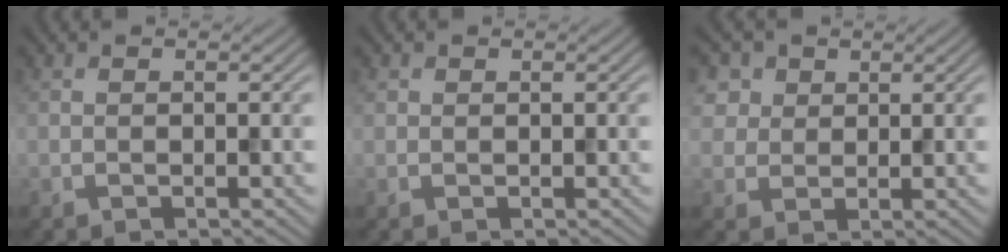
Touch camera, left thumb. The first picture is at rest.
{"total": 0.5, "force": [0.4, 0.4, 0.0], "torque": [0.001, -0.001, 0.009]}
{"total": 4.1, "force": [1.9, 3.3, 1.4], "torque": [-0.052, -0.002, 0.042]}